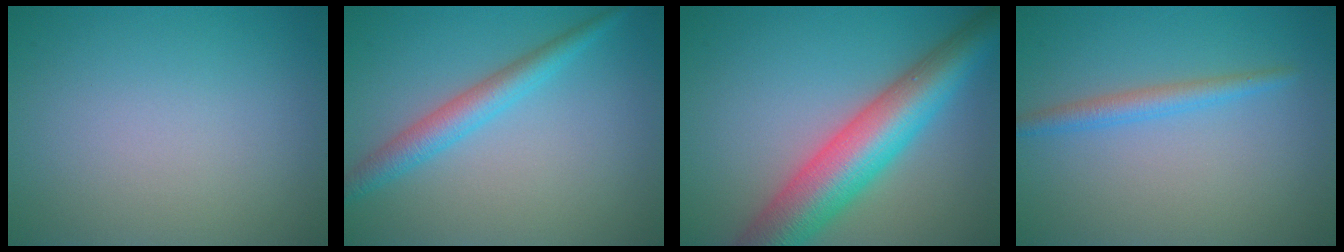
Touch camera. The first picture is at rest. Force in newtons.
{"total": 3.2, "press": 3.2, "slide": 0.1}
{"total": 9.2, "press": 9.2, "slide": 0.3}
{"total": 2.1, "press": 2.0, "slide": 0.2}